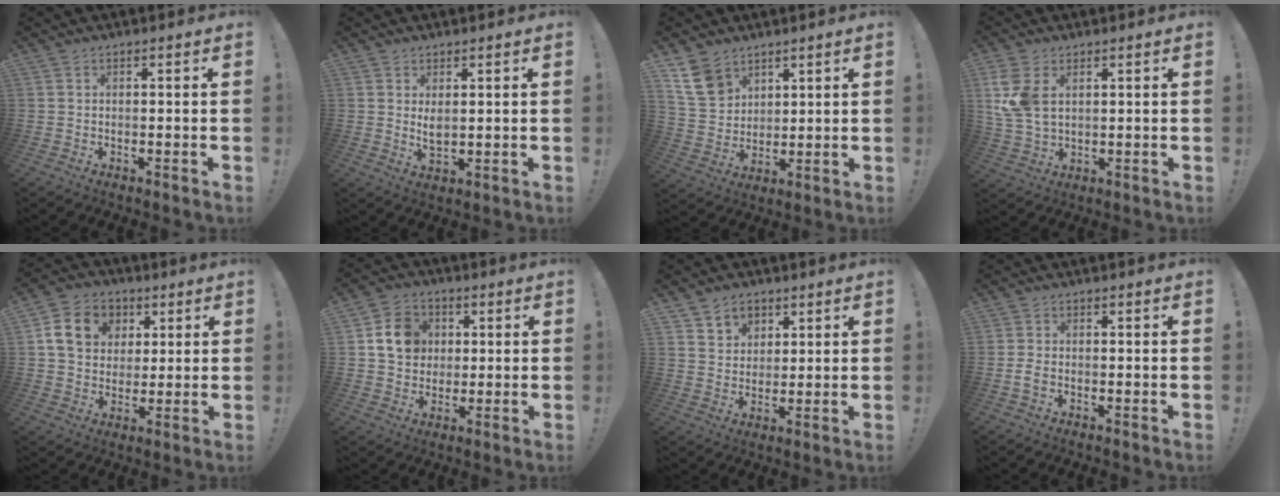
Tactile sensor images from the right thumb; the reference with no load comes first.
{"total": 3.4, "force": [1.6, 1.5, 2.7], "torque": [-0.037, -0.016, 0.026]}
{"total": 11.6, "force": [7.1, 8.2, 4.1], "torque": [-0.070, -0.035, 0.144]}
{"total": 10.7, "force": [3.9, 6.6, 7.5], "torque": [-0.158, -0.012, 0.077]}
{"total": 13.2, "force": [4.3, 10.9, 6.1], "torque": [-0.085, -0.004, 0.089]}
{"total": 11.2, "force": [2.7, 9.7, 4.8], "torque": [-0.059, -0.001, 0.057]}
{"total": 6.4, "force": [3.7, 5.2, 1.0], "torque": [-0.009, -0.028, 0.072]}
{"total": 2.1, "force": [-0.9, 1.1, 1.6], "torque": [-0.038, 0.005, -0.015]}